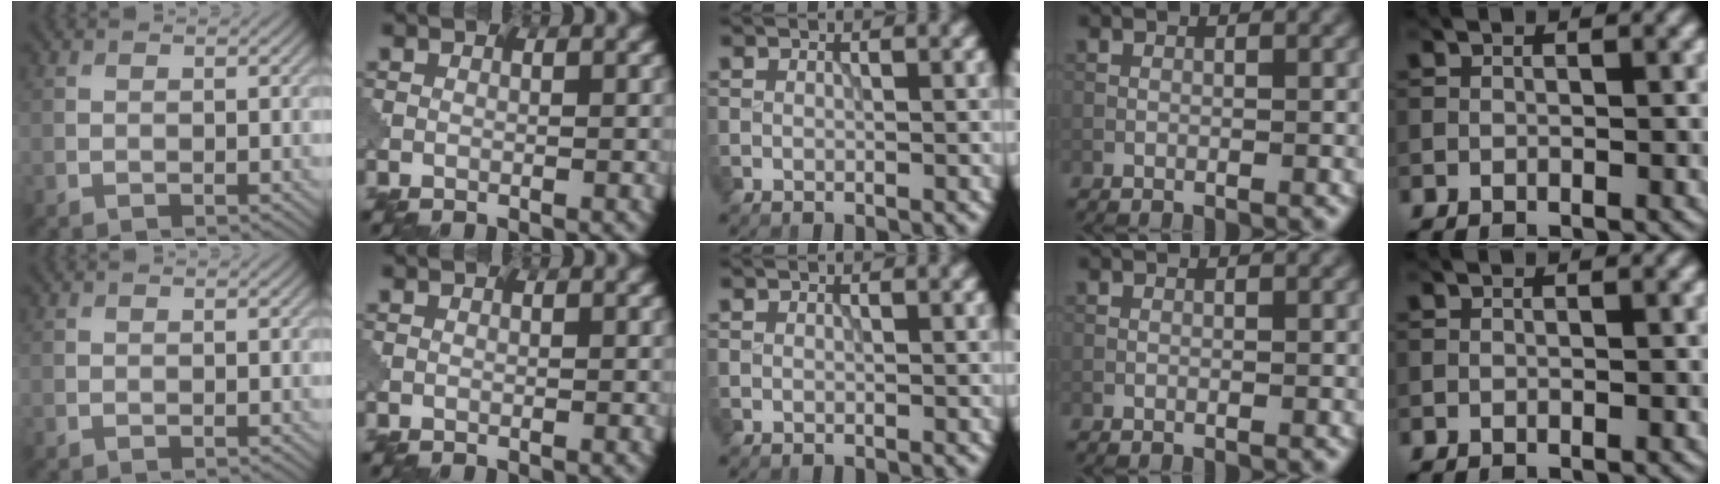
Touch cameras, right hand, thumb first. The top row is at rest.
{}